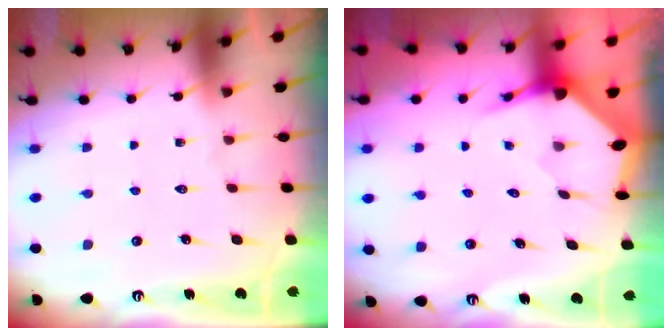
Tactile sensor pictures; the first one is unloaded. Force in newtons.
{"total": 3.5, "press": 3.5, "slide": 0.5}